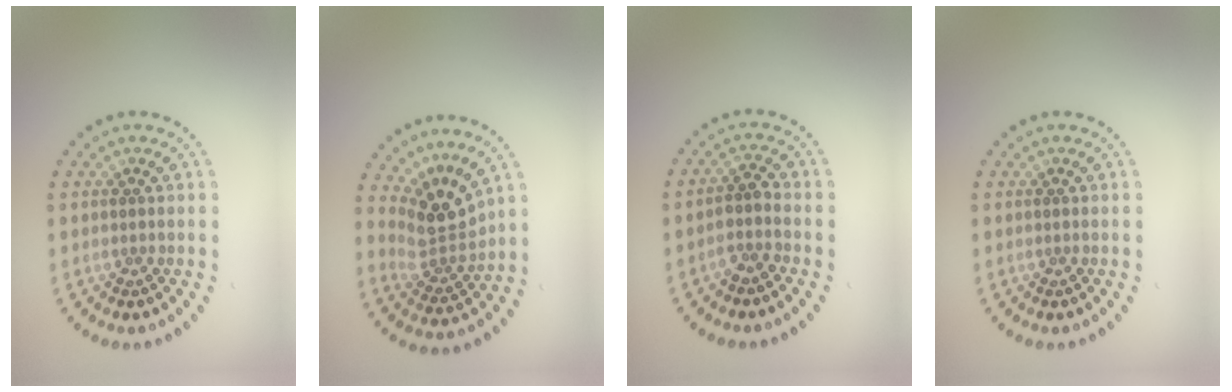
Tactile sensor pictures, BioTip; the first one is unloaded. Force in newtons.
{"total": 3.8, "press": 2.6, "slide": 2.9}
{"total": 1.7, "press": 1.5, "slide": 1.0}
{"total": 0.0}